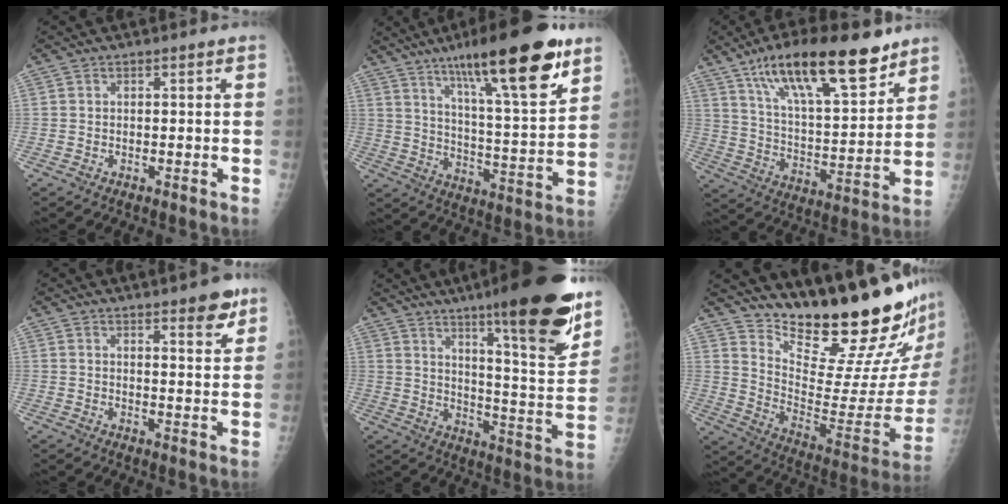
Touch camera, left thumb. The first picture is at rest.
{"total": 23.4, "force": [14.2, 4.5, 18.0], "torque": [-0.263, -0.052, 0.226]}
{"total": 22.4, "force": [14.5, 7.0, 15.6], "torque": [-0.235, -0.054, 0.247]}
{"total": 6.0, "force": [4.0, 1.5, 4.2], "torque": [-0.043, -0.024, 0.051]}
{"total": 23.5, "force": [15.0, 3.4, 17.8], "torque": [-0.232, -0.076, 0.226]}
{"total": 25.9, "force": [21.2, 4.3, 14.2], "torque": [-0.187, -0.167, 0.312]}